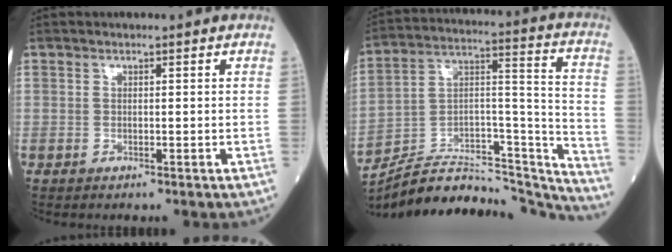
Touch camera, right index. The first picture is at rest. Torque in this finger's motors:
{"motor_torque": [-0.99, -1.15, -0.12, 0.01]}